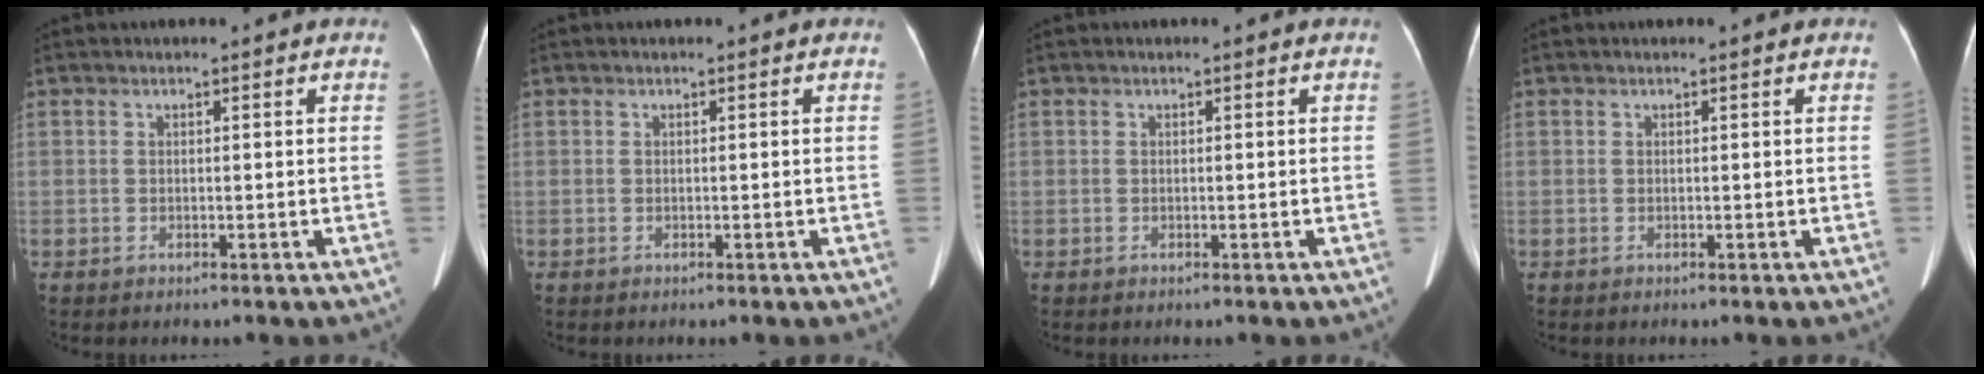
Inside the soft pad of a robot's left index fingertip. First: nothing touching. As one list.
[{"total": 0.0}, {"total": 0.0}, {"total": 0.0}]